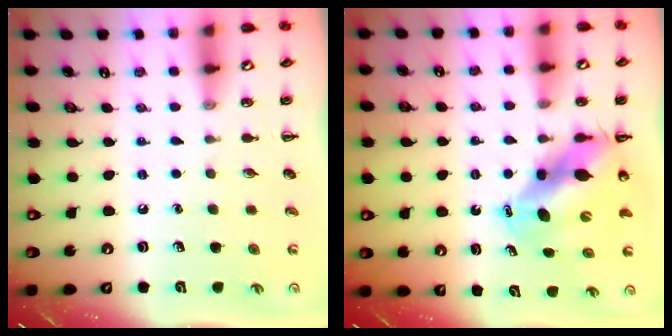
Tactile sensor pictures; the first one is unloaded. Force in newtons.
{"total": 10.9, "press": 10.5, "slide": 2.7}